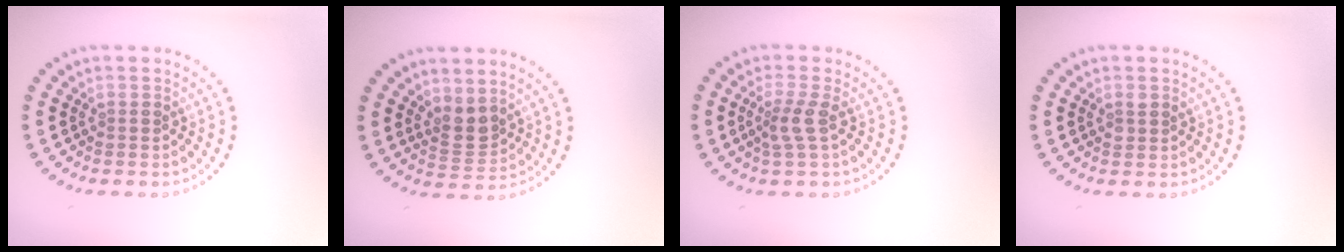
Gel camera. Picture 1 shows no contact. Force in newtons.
{"total": 2.2, "press": 1.8, "slide": 1.3}
{"total": 2.0, "press": 1.6, "slide": 1.3}
{"total": 1.0, "press": 1.0, "slide": 0.2}